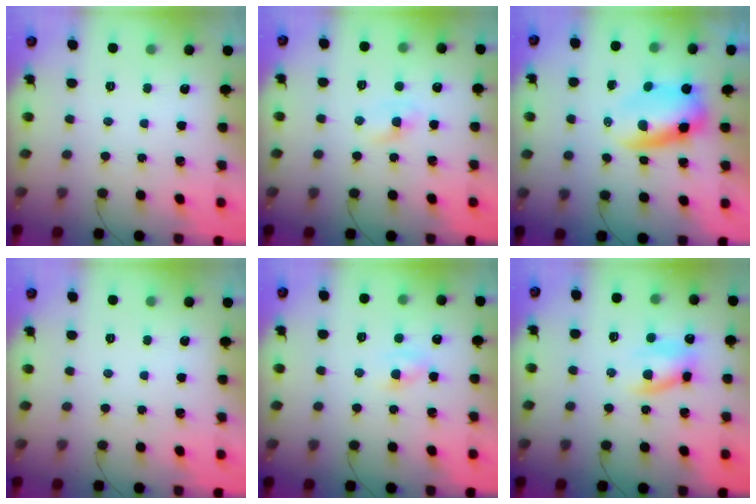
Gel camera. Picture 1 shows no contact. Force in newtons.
{"total": 1.8, "press": 1.5, "slide": 0.9}
{"total": 6.5, "press": 6.3, "slide": 1.5}
{"total": 0.0}
{"total": 1.4, "press": 1.1, "slide": 0.8}
{"total": 8.9, "press": 8.7, "slide": 2.1}